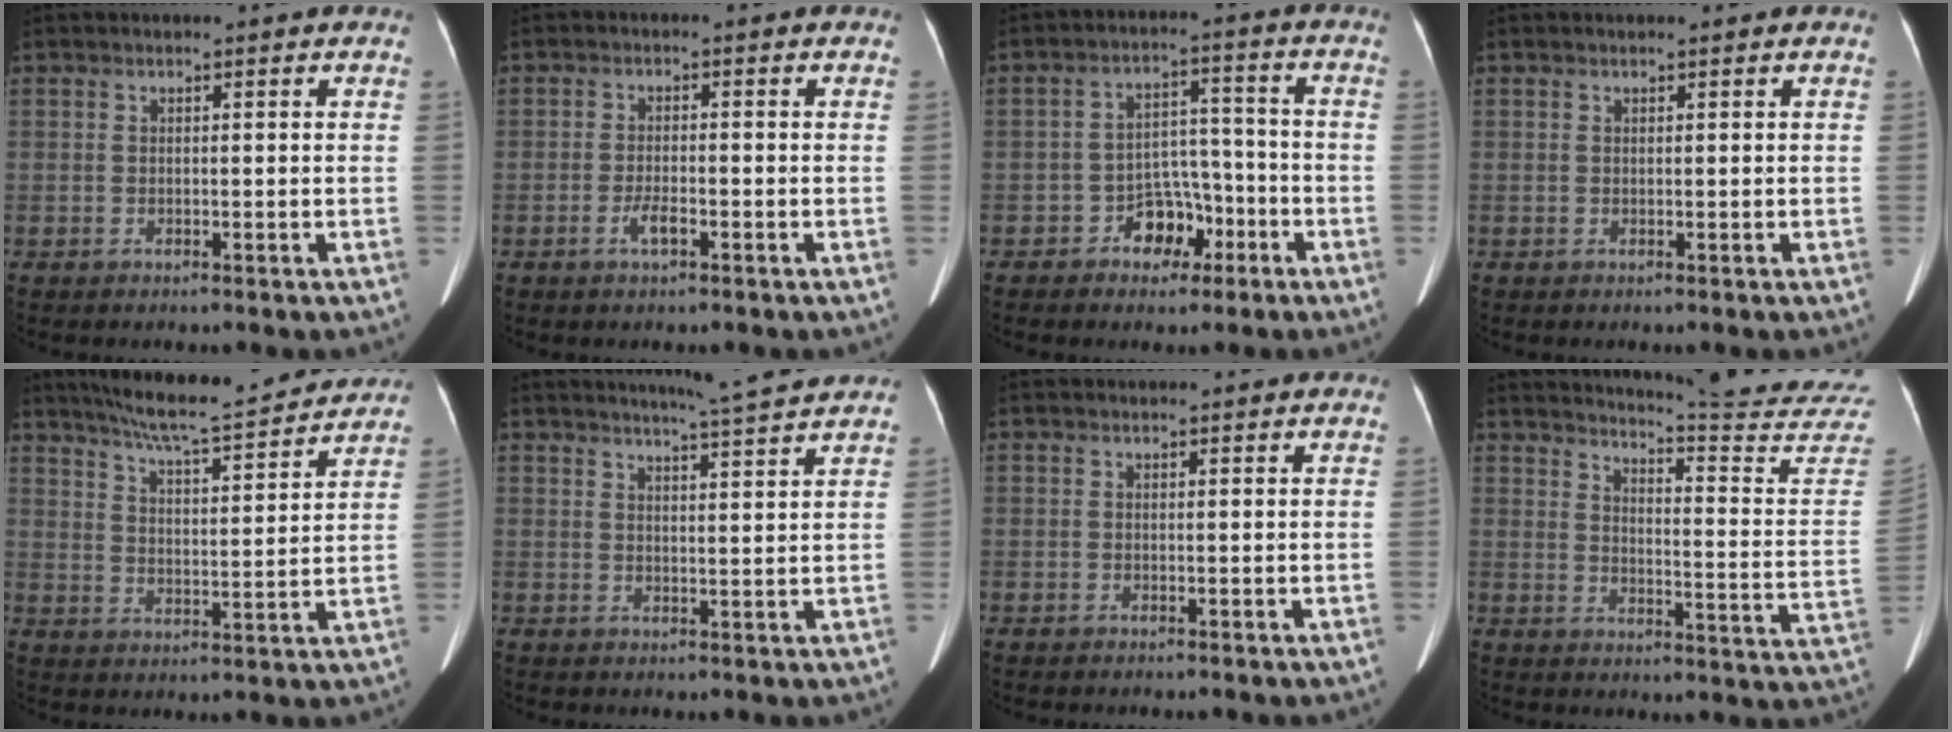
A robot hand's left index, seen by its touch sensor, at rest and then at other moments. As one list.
[{"total": 2.3, "force": [-1.2, 0.6, 1.9], "torque": [-0.040, -0.001, -0.023]}, {"total": 6.1, "force": [-3.3, 4.1, 3.2], "torque": [-0.052, 0.026, -0.051]}, {"total": 0.6, "force": [0.5, 0.0, 0.2], "torque": [-0.007, 0.006, 0.010]}, {"total": 15.5, "force": [14.1, 1.0, 6.3], "torque": [-0.107, 0.010, 0.207]}, {"total": 6.7, "force": [6.2, -1.3, 2.1], "torque": [-0.042, -0.005, 0.083]}, {"total": 1.4, "force": [1.4, 0.2, 0.3], "torque": [-0.009, 0.014, 0.017]}, {"total": 23.7, "force": [22.5, -1.5, 7.3], "torque": [-0.115, -0.142, 0.261]}]